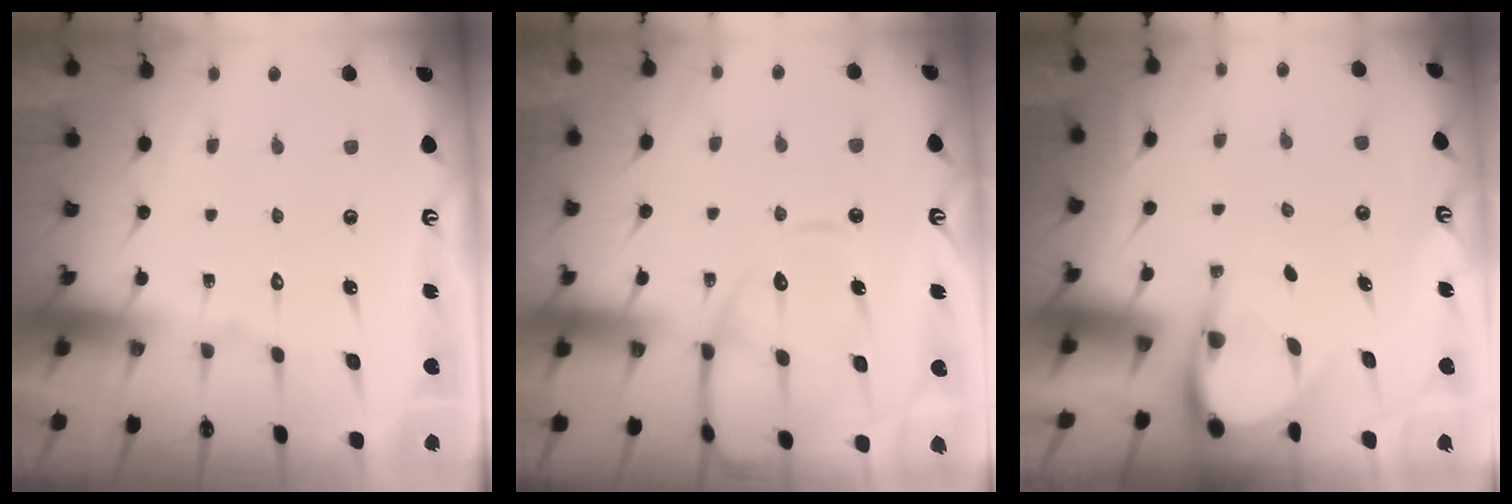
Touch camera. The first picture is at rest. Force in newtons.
{"total": 12.4, "press": 12.4, "slide": 1.2}
{"total": 4.9, "press": 4.9, "slide": 0.5}